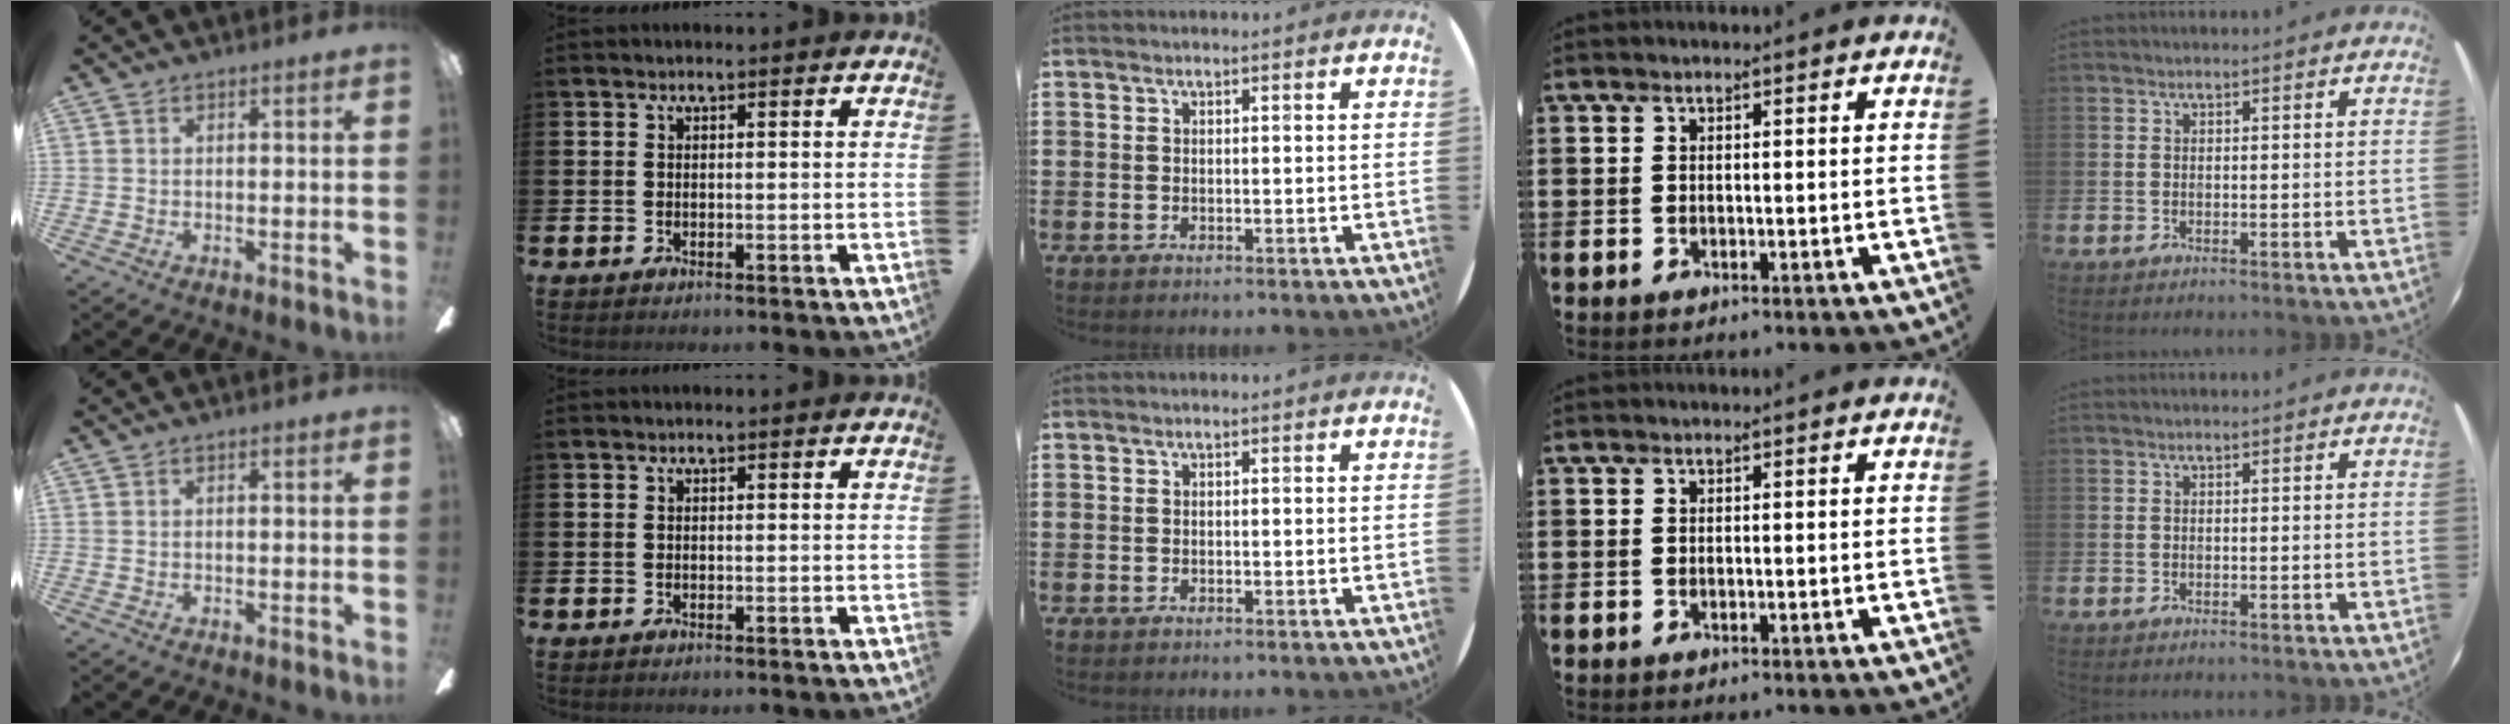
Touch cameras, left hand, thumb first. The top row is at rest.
{}